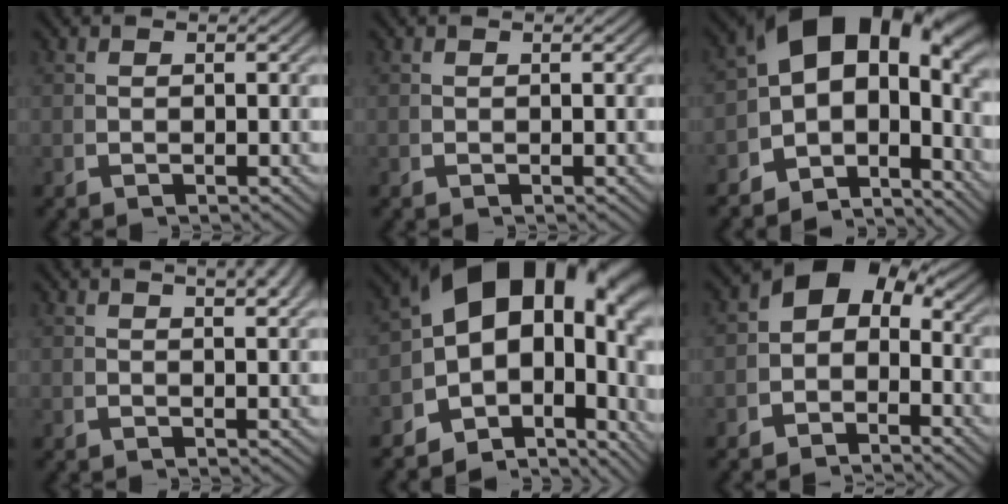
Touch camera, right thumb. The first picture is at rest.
{"total": 0.0}
{"total": 14.3, "force": [0.1, 9.6, 10.6], "torque": [-0.192, -0.029, 0.000]}
{"total": 3.6, "force": [2.2, 1.1, 2.7], "torque": [-0.025, 0.010, 0.033]}
{"total": 18.1, "force": [0.4, 11.9, 13.5], "torque": [-0.235, -0.032, 0.011]}
{"total": 5.5, "force": [-0.3, 4.1, 3.7], "torque": [-0.057, -0.008, -0.005]}